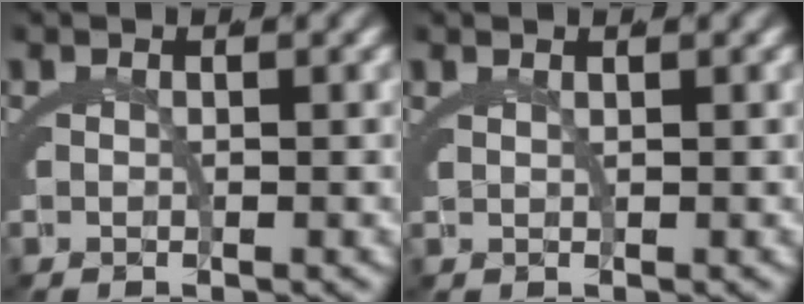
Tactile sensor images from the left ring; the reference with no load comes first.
{"total": 1.1, "force": [0.9, -0.7, 0.1], "torque": [0.002, -0.002, 0.023]}